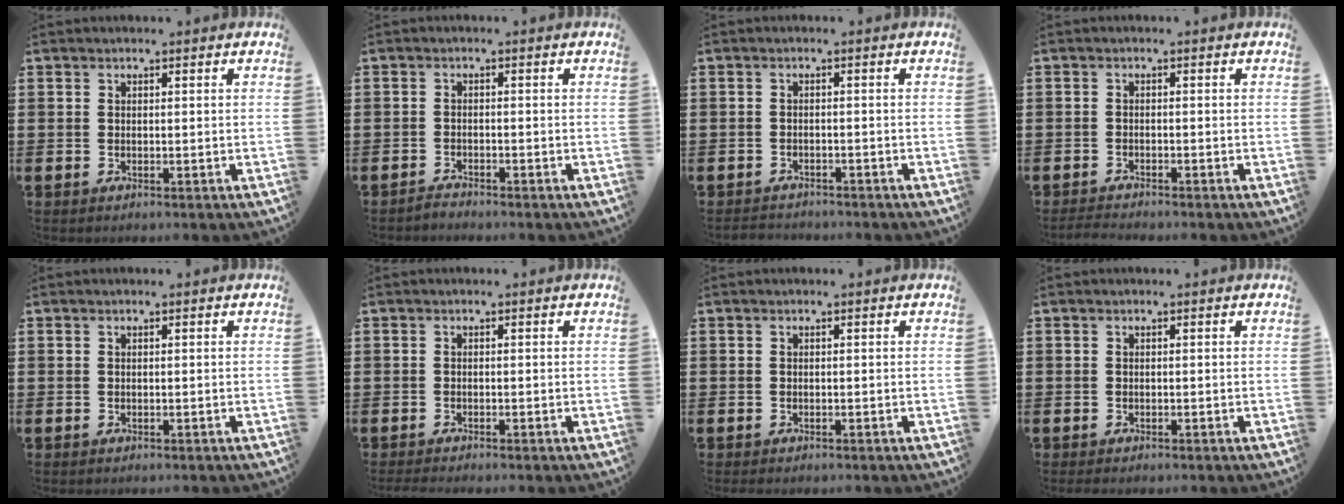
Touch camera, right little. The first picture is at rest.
{"total": 1.2, "force": [-1.2, 0.0, -0.1], "torque": [-0.002, 0.002, -0.024]}
{"total": 1.2, "force": [-1.2, 0.1, -0.2], "torque": [-0.002, 0.004, -0.026]}
{"total": 1.2, "force": [-1.2, 0.0, 0.2], "torque": [-0.006, 0.002, -0.023]}
{"total": 0.0}
{"total": 0.6, "force": [-0.6, 0.0, 0.2], "torque": [-0.005, -0.003, -0.011]}
{"total": 0.0}
{"total": 0.0}